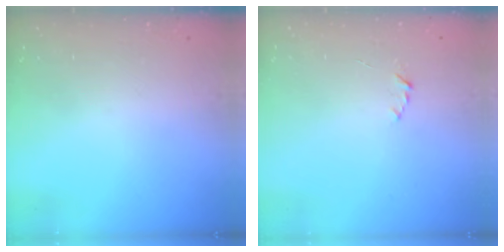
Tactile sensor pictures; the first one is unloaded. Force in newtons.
{"total": 1.9, "press": 1.9, "slide": 0.2}